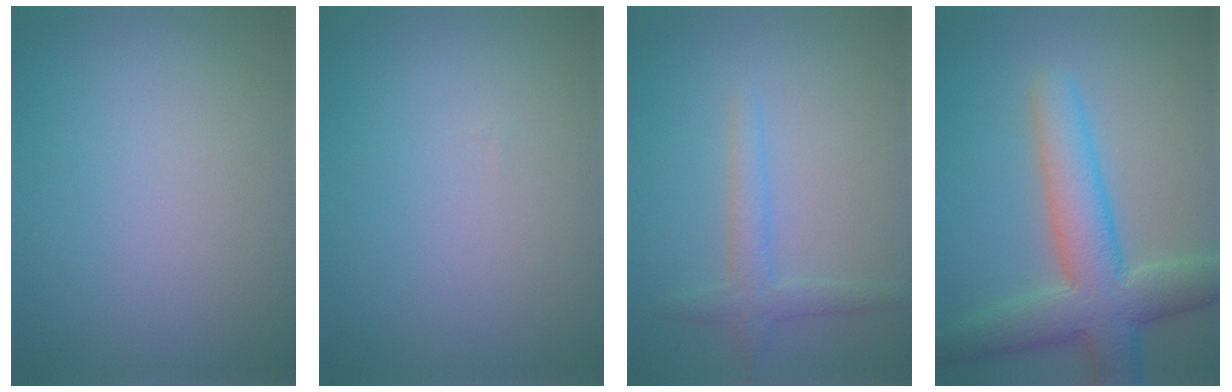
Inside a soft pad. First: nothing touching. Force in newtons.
{"total": 0.0}
{"total": 2.1, "press": 2.1, "slide": 0.2}
{"total": 7.3, "press": 7.3, "slide": 0.2}